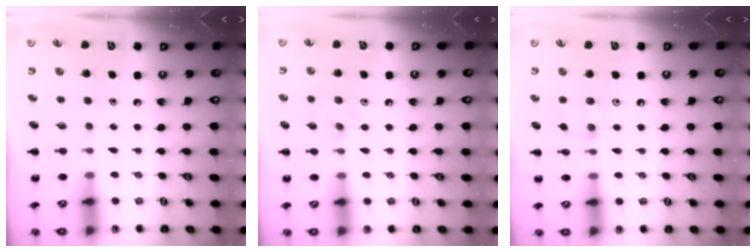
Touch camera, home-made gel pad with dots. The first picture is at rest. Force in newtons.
{"total": 6.1, "press": 5.8, "slide": 1.9}
{"total": 5.6, "press": 5.5, "slide": 1.1}